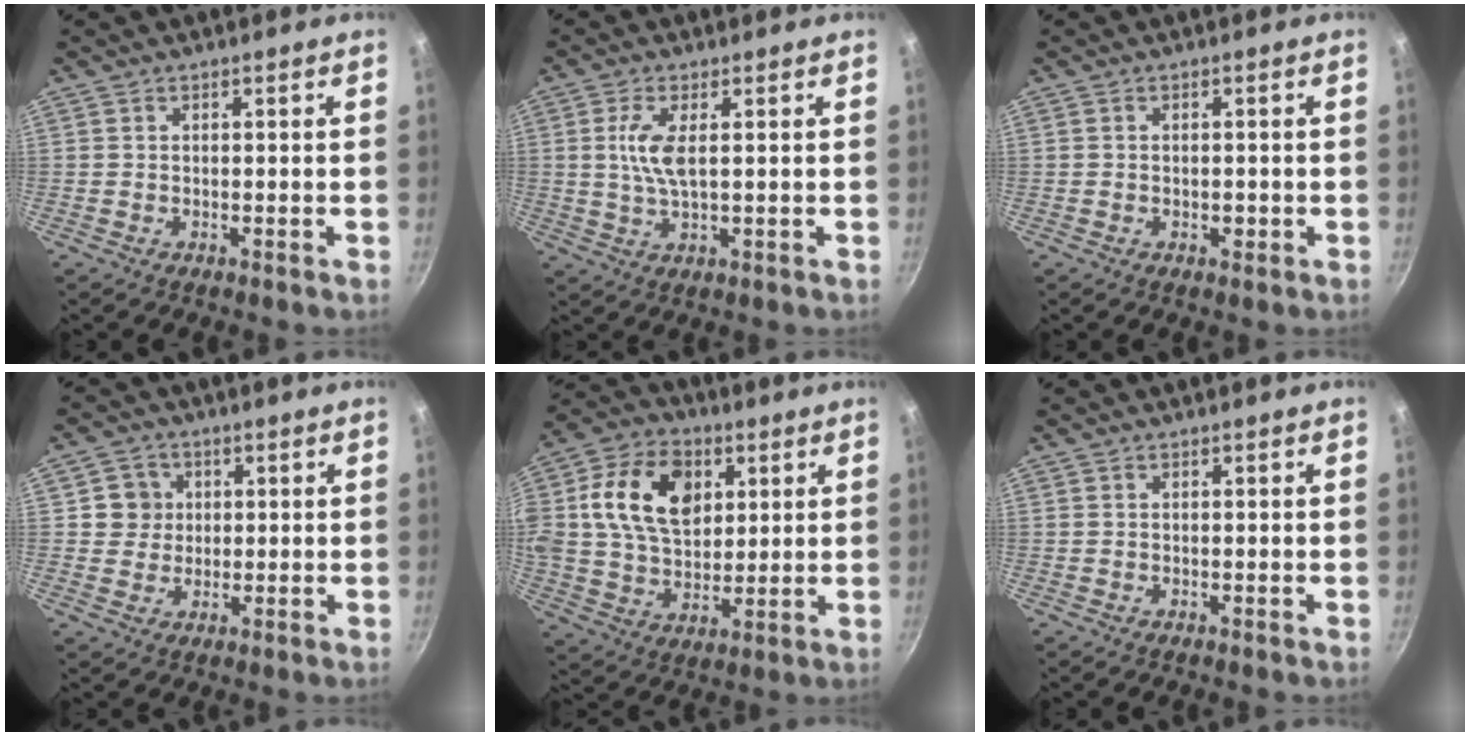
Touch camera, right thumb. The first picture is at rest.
{"total": 6.0, "force": [1.2, 2.1, 5.5], "torque": [-0.119, 0.000, 0.024]}
{"total": 1.4, "force": [-0.4, 0.8, 1.1], "torque": [-0.015, 0.001, -0.006]}
{"total": 5.1, "force": [1.0, 4.9, 1.0], "torque": [0.022, 0.003, 0.010]}
{"total": 18.0, "force": [4.7, 12.6, 11.9], "torque": [-0.189, 0.001, 0.076]}
{"total": 0.0}